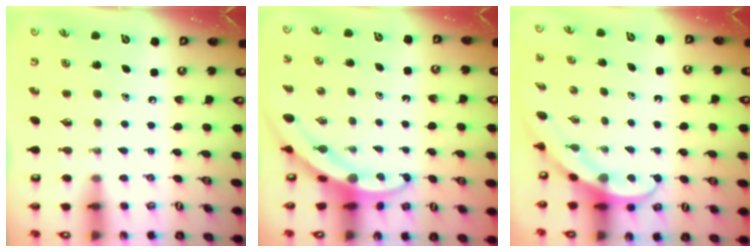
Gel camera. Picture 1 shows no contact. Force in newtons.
{"total": 3.6, "press": 3.6, "slide": 0.4}
{"total": 3.8, "press": 3.8, "slide": 0.3}